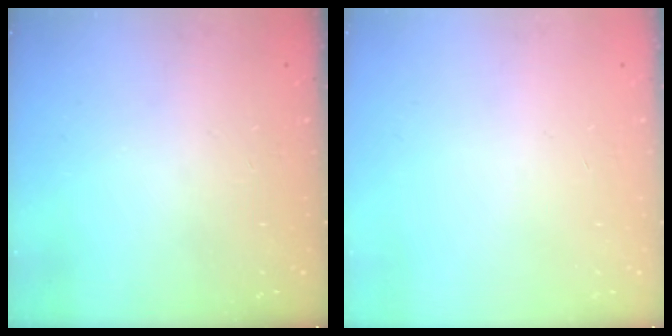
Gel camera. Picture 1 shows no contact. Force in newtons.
{"total": 0.0}